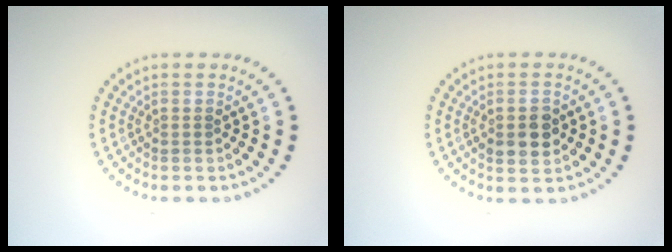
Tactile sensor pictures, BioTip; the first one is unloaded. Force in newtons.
{"total": 3.0, "press": 3.0, "slide": 0.2}